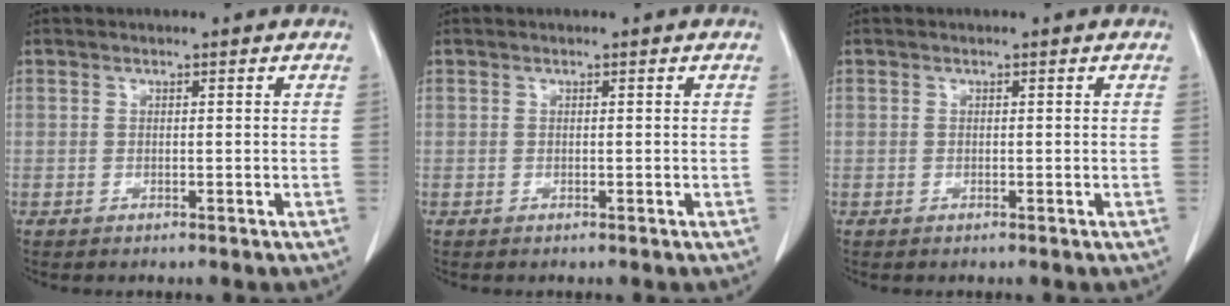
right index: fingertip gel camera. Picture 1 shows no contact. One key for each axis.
{"total": 0.0}
{"total": 0.0}